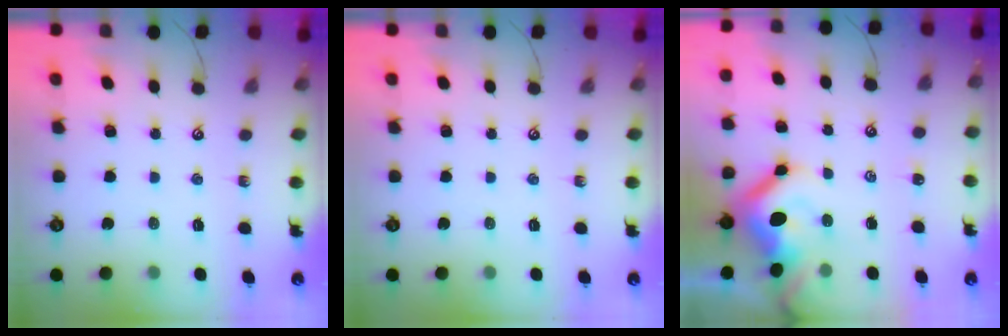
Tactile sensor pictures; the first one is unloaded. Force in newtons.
{"total": 0.0}
{"total": 13.2, "press": 13.1, "slide": 1.7}